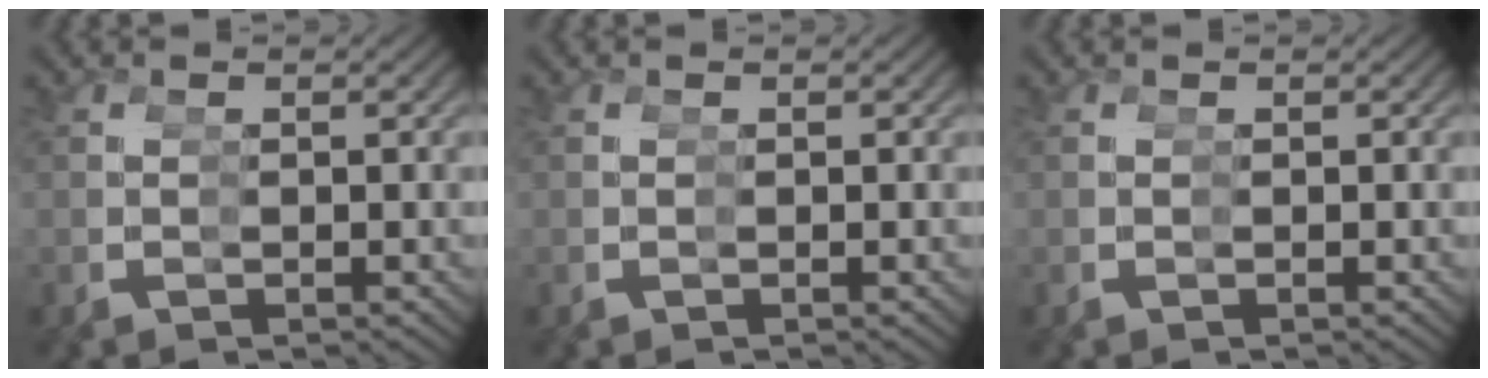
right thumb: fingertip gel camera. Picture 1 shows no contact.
{"total": 0.0}
{"total": 0.0}